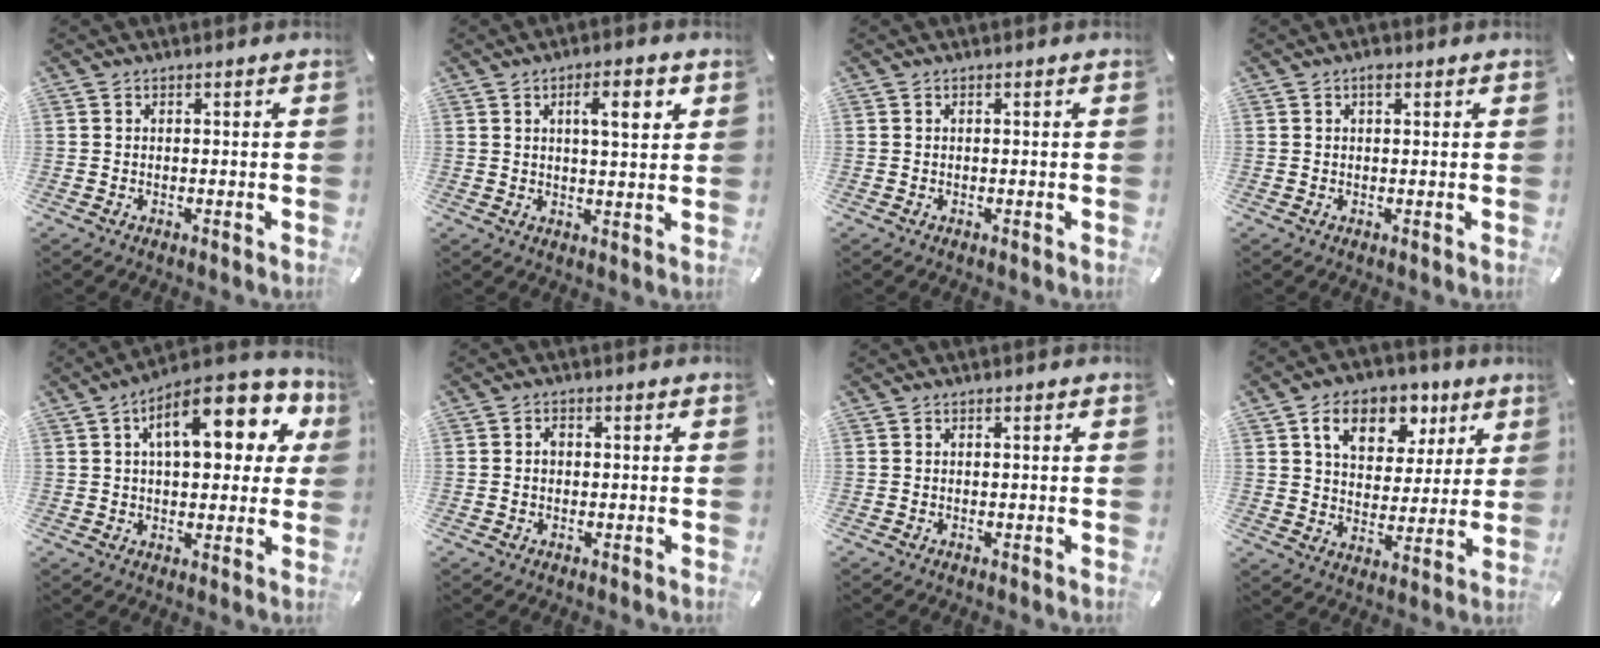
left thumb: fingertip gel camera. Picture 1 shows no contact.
{"total": 7.2, "force": [2.9, 2.1, 6.2], "torque": [-0.097, -0.006, 0.039]}
{"total": 0.0}
{"total": 1.7, "force": [0.8, 0.8, 1.3], "torque": [-0.020, 0.002, 0.012]}
{"total": 16.3, "force": [5.9, 8.1, 12.9], "torque": [-0.179, -0.011, 0.093]}
{"total": 1.7, "force": [0.0, 1.3, 1.1], "torque": [-0.024, 0.006, -0.002]}
{"total": 0.0}
{"total": 12.3, "force": [6.6, 8.6, 5.9], "torque": [-0.089, -0.025, 0.116]}